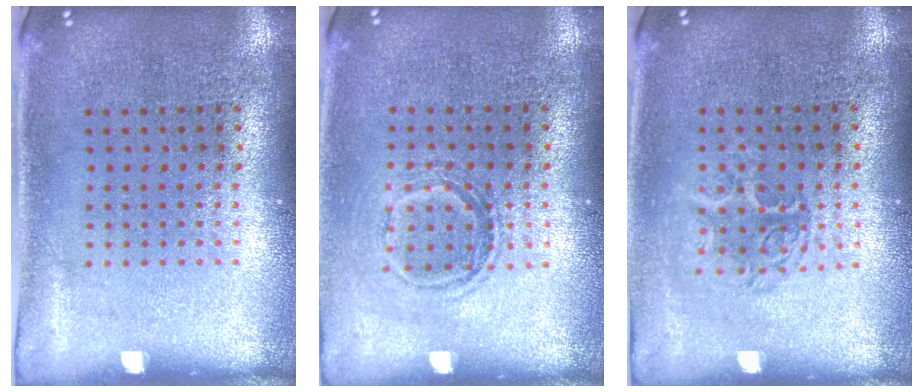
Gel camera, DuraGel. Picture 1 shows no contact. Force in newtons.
{"total": 1.2, "press": 1.0, "slide": 0.6}
{"total": 1.3, "press": 1.0, "slide": 0.7}